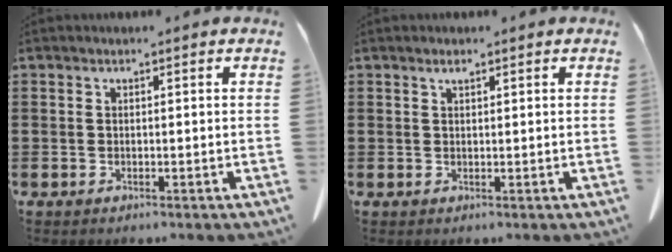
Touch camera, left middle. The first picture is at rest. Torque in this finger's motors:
{"motor_torque": [0.13, 0.23, 0.01, 0.03]}